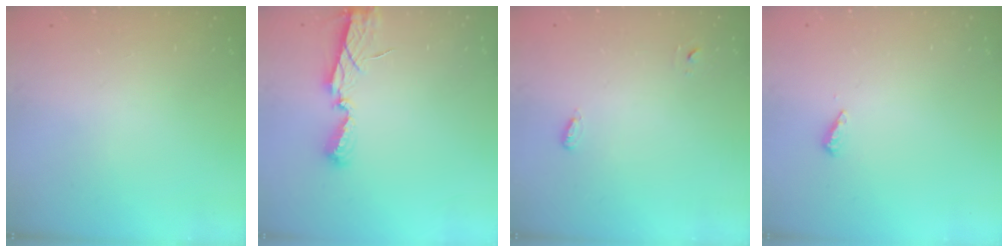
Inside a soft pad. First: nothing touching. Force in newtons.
{"total": 6.2, "press": 6.2, "slide": 0.2}
{"total": 3.2, "press": 2.9, "slide": 1.4}
{"total": 4.3, "press": 4.2, "slide": 0.6}